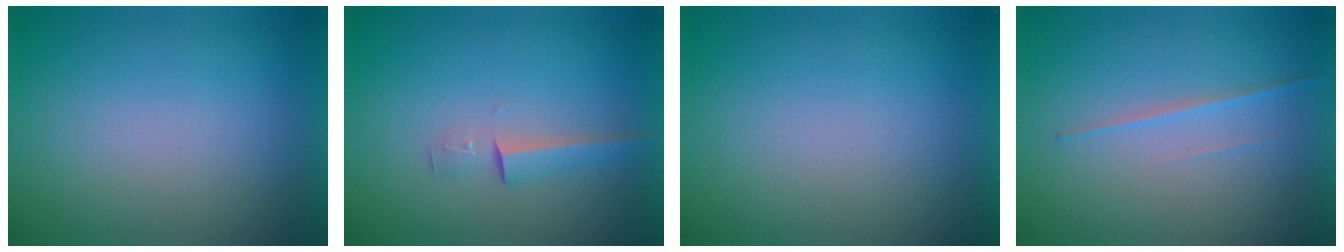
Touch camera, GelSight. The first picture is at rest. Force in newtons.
{"total": 2.3}
{"total": 0.0}
{"total": 2.0}